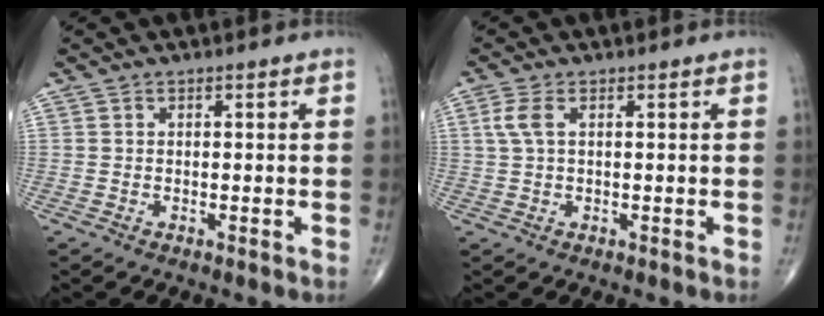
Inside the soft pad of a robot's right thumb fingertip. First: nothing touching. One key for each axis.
{"total": 2.3, "fx": 0.7, "fy": 1.0, "fz": 1.9, "tx": -0.056, "ty": 0.011, "tz": 0.019}